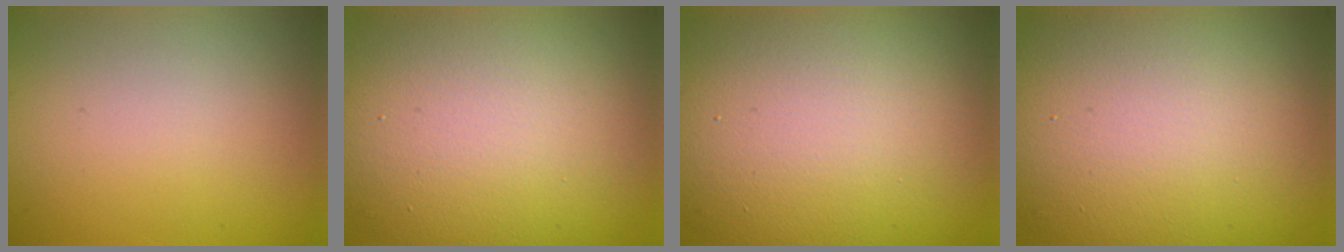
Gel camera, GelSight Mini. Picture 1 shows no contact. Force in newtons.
{"total": 14.6, "press": 14.6, "slide": 0.5}
{"total": 16.0, "press": 15.9, "slide": 0.8}
{"total": 16.4, "press": 16.4, "slide": 0.7}